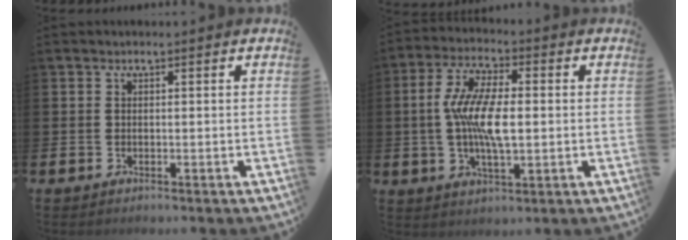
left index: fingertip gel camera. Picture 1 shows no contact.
{"total": 8.7, "force": [0.4, 3.4, 8.0], "torque": [-0.149, 0.002, 0.001]}